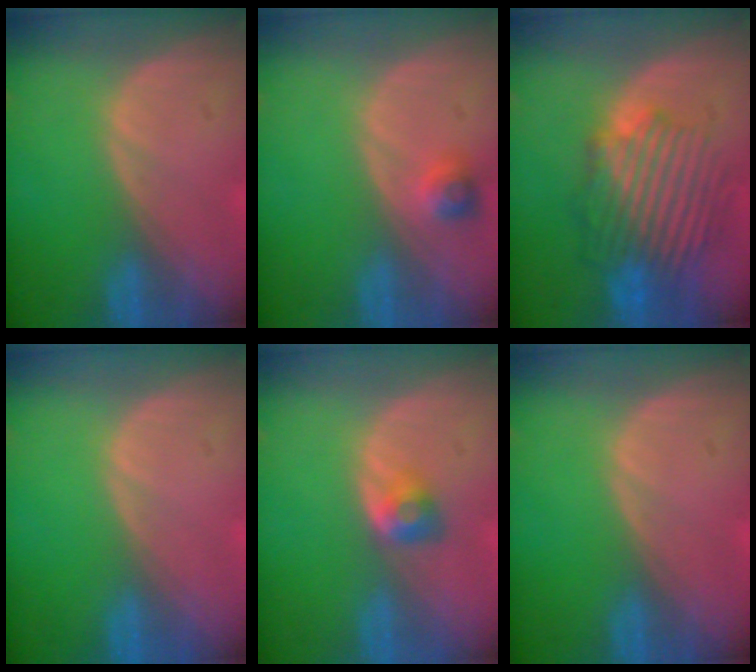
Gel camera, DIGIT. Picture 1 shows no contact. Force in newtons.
{"total": 2.3, "press": 2.2, "slide": 0.3}
{"total": 9.1, "press": 9.0, "slide": 1.7}
{"total": 0.0}
{"total": 2.8, "press": 2.4, "slide": 1.4}
{"total": 0.0}